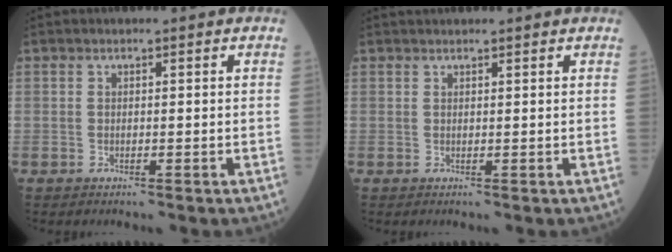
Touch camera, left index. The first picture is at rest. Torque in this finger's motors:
{"motor_torque": [0.94, -1.20, 0.03, 0.02]}